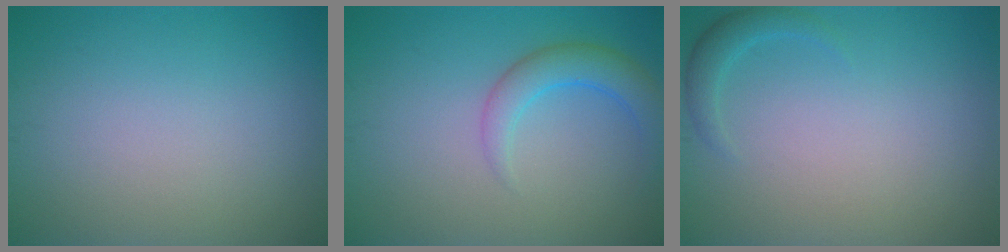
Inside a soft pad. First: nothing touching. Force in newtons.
{"total": 3.3, "press": 3.3, "slide": 0.3}
{"total": 1.5, "press": 1.5, "slide": 0.0}